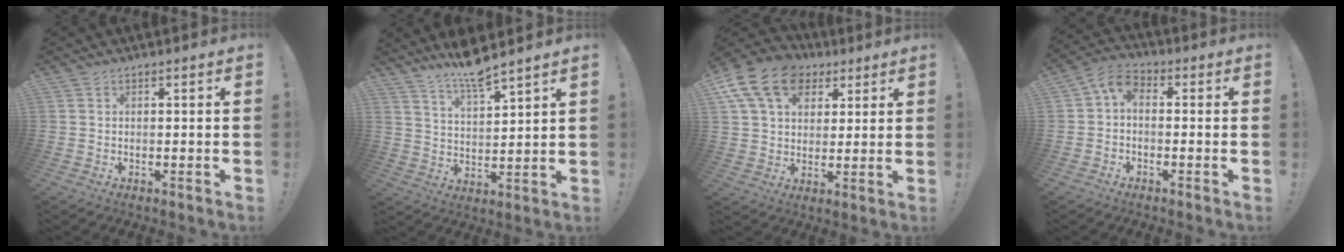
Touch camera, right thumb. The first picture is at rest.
{"total": 9.3, "force": [8.1, 1.0, 4.4], "torque": [-0.084, -0.054, 0.143]}
{"total": 16.8, "force": [7.5, 12.0, 9.1], "torque": [-0.155, -0.027, 0.142]}
{"total": 5.9, "force": [0.1, 3.8, 4.4], "torque": [-0.082, 0.001, 0.006]}